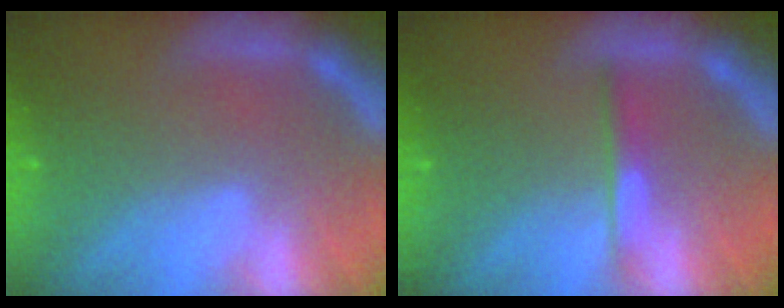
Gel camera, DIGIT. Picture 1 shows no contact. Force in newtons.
{"total": 2.0}